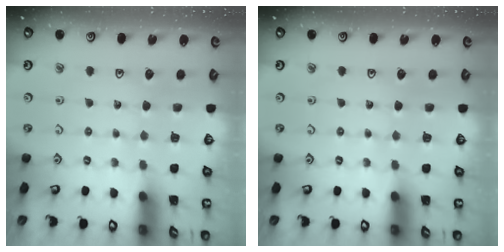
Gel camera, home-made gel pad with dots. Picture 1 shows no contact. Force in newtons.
{"total": 0.0}